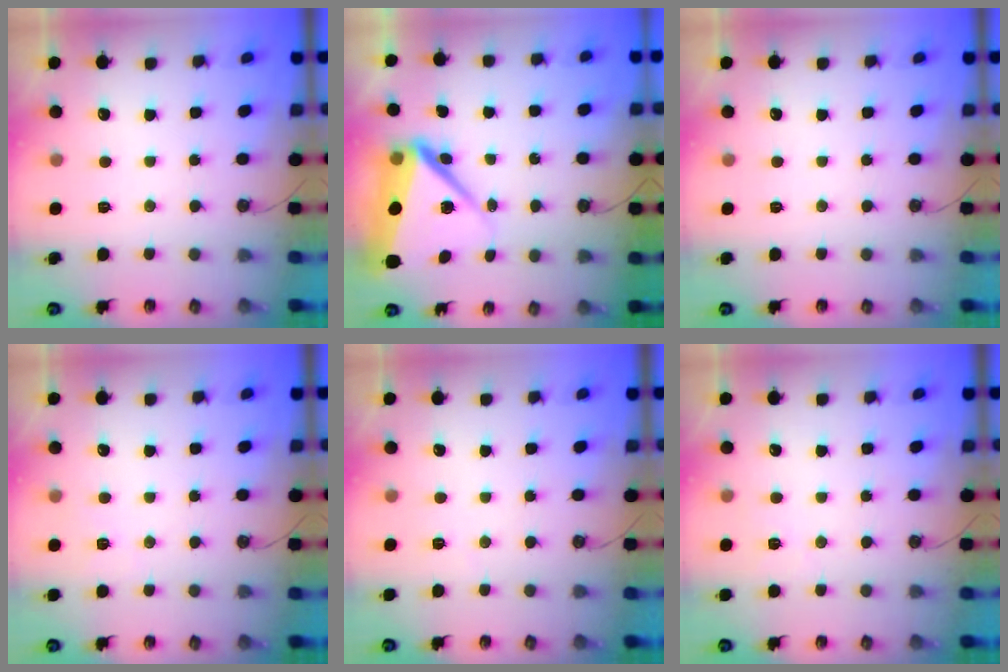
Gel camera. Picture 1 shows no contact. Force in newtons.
{"total": 12.2, "press": 11.3, "slide": 4.5}
{"total": 0.0}
{"total": 4.1, "press": 4.1, "slide": 0.2}
{"total": 2.6, "press": 2.5, "slide": 0.7}
{"total": 3.2, "press": 3.1, "slide": 0.7}